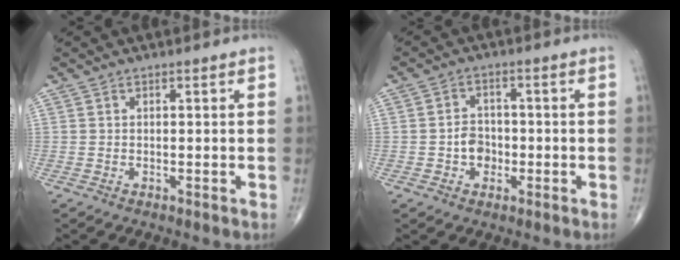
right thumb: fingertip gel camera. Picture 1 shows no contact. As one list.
[{"total": 4.5, "force": [-1.1, 3.6, 2.4], "torque": [-0.016, 0.013, -0.023]}]